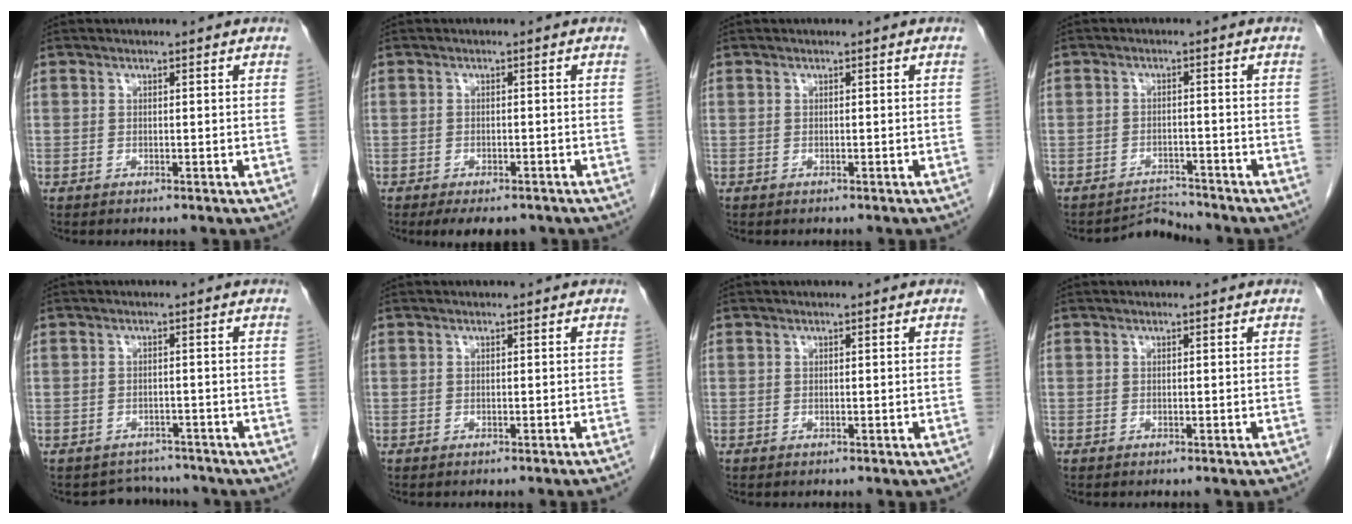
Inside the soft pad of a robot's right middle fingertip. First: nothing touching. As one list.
[{"total": 5.8, "force": [-4.4, 2.5, 2.9], "torque": [-0.033, -0.005, -0.059]}, {"total": 0.9, "force": [-0.7, 0.0, 0.4], "torque": [-0.006, -0.001, -0.008]}, {"total": 3.1, "force": [-2.7, 0.0, -1.4], "torque": [0.025, -0.001, -0.041]}, {"total": 2.9, "force": [-2.6, 1.0, -0.7], "torque": [0.003, 0.002, -0.037]}, {"total": 2.3, "force": [-2.0, -0.5, 0.9], "torque": [-0.012, 0.004, -0.025]}, {"total": 0.9, "force": [-0.8, 0.2, 0.5], "torque": [-0.010, -0.002, -0.007]}, {"total": 0.8, "force": [-0.7, -0.1, 0.4], "torque": [-0.003, 0.000, -0.007]}]